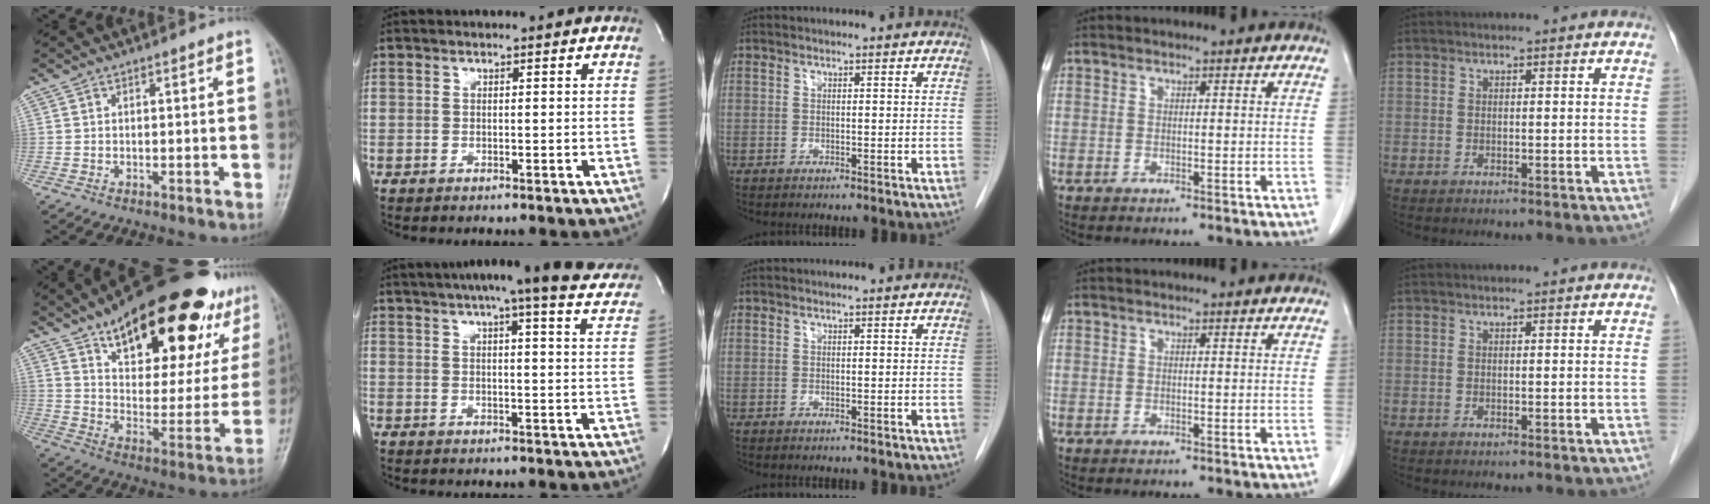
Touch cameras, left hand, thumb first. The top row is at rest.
{"thumb": {"total": 32.8, "force": [20.7, 13.3, 21.6], "torque": [-0.274, -0.055, 0.309]}, "index": {"total": 24.1, "force": [20.8, 2.2, 11.8], "torque": [-0.175, -0.016, 0.244]}}